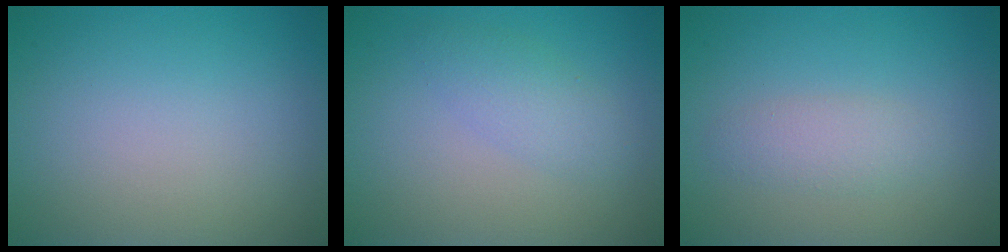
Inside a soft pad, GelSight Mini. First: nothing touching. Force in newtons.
{"total": 2.2, "press": 2.2, "slide": 0.1}
{"total": 1.9, "press": 1.9, "slide": 0.1}